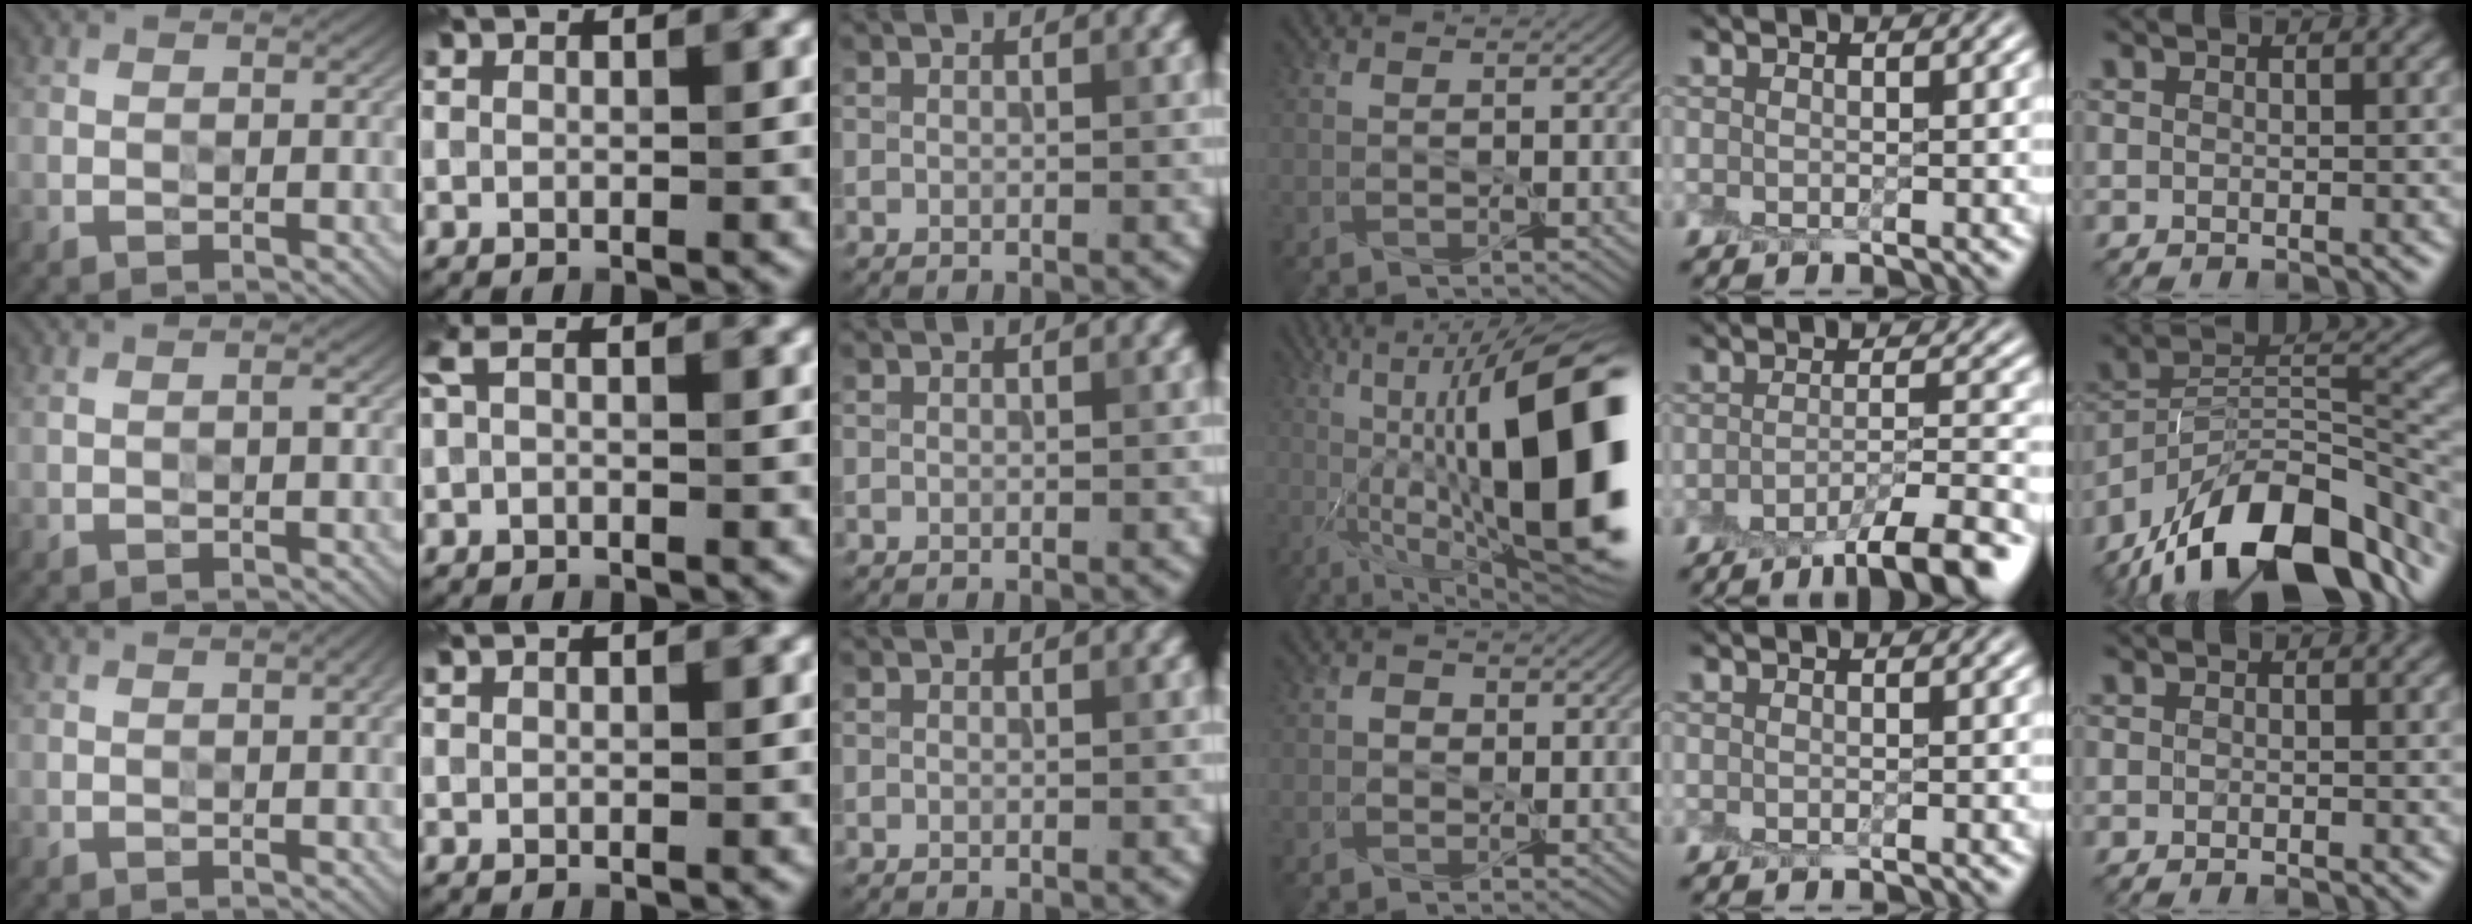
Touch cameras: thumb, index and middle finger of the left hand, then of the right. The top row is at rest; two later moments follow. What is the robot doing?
{"motion": "peel", "object": "plastic wrap"}